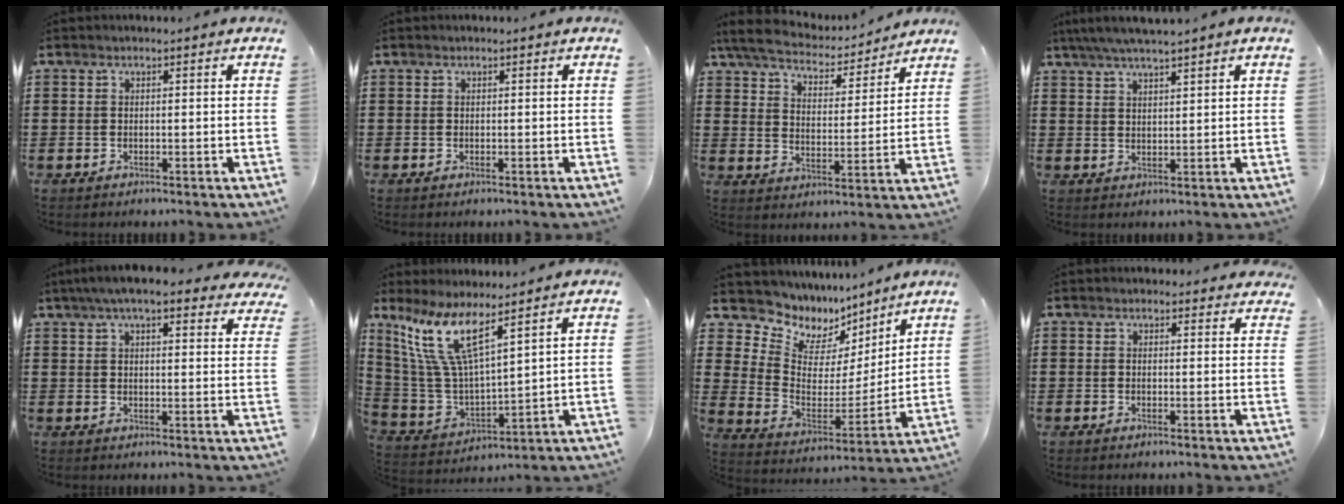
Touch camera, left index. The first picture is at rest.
{"total": 0.0}
{"total": 6.0, "force": [5.7, 0.9, 1.6], "torque": [-0.061, -0.034, 0.096]}
{"total": 3.8, "force": [3.2, -0.1, 1.9], "torque": [-0.043, -0.005, 0.059]}
{"total": 6.8, "force": [5.6, 1.0, 3.7], "torque": [-0.087, -0.006, 0.101]}
{"total": 11.2, "force": [7.3, 2.1, 8.2], "torque": [-0.196, -0.042, 0.128]}
{"total": 6.3, "force": [5.0, 3.8, 0.3], "torque": [-0.051, -0.046, 0.088]}
{"total": 1.6, "force": [1.5, 0.5, 0.2], "torque": [-0.008, 0.004, 0.030]}